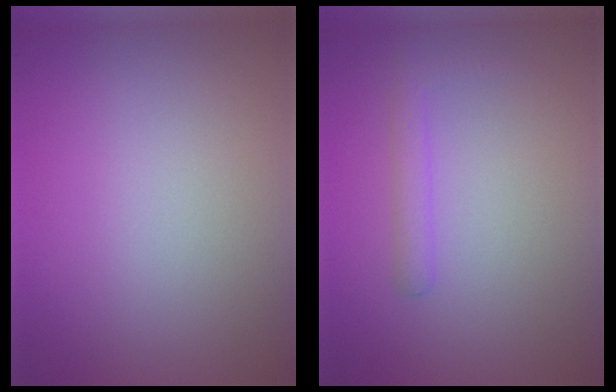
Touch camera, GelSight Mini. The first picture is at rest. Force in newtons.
{"total": 1.6, "press": 1.6, "slide": 0.1}